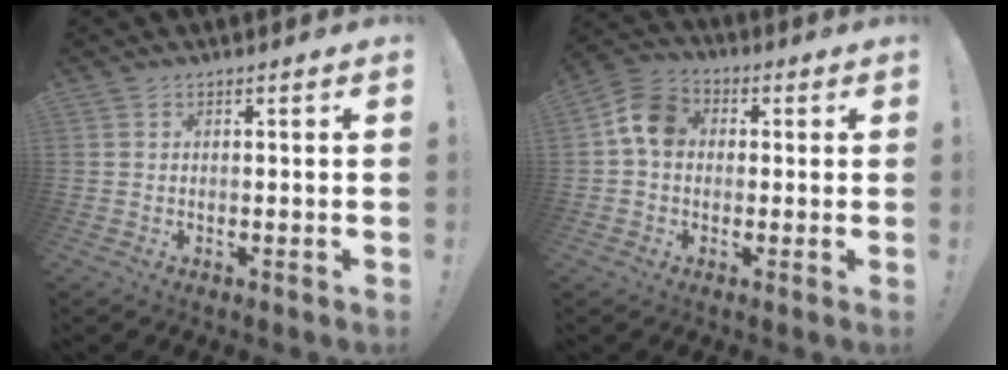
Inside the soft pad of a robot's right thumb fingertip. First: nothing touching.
{"total": 9.7, "force": [1.1, 7.4, 6.1], "torque": [-0.098, 0.018, 0.027]}